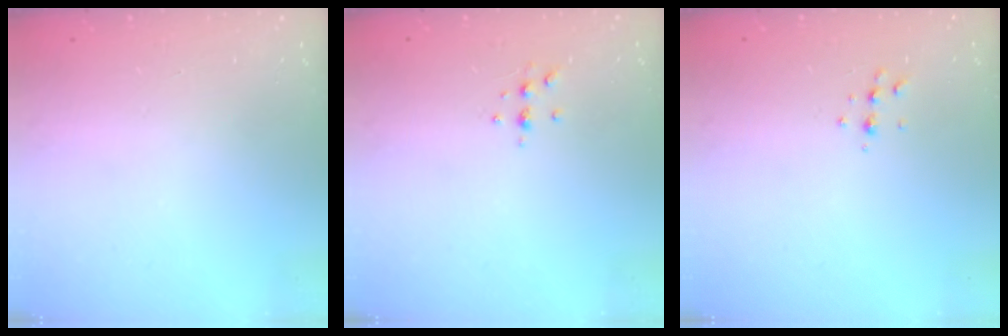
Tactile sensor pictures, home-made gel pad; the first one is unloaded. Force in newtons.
{"total": 5.2, "press": 5.1, "slide": 0.9}
{"total": 4.7, "press": 4.6, "slide": 0.9}